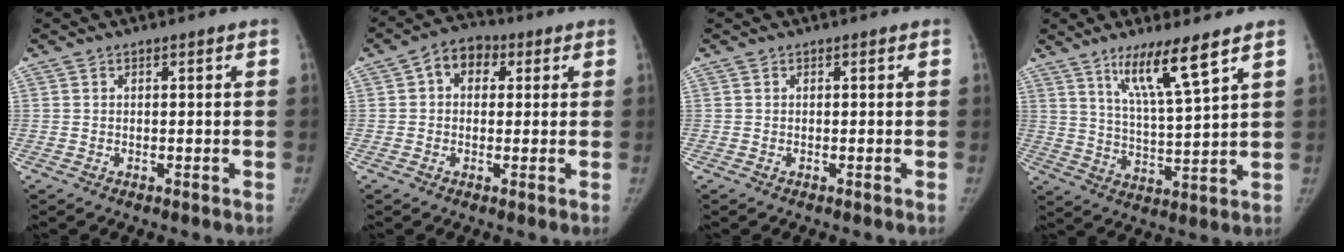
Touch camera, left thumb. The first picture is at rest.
{"total": 6.5, "force": [1.8, 4.9, 3.9], "torque": [-0.034, 0.013, 0.017]}
{"total": 0.0}
{"total": 10.9, "force": [7.0, 0.7, 8.4], "torque": [-0.152, -0.046, 0.131]}